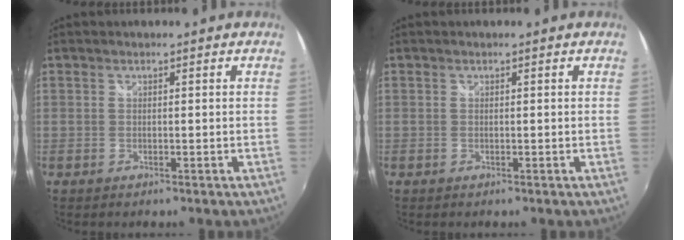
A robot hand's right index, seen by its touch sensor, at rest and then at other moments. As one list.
[{"total": 0.0}]